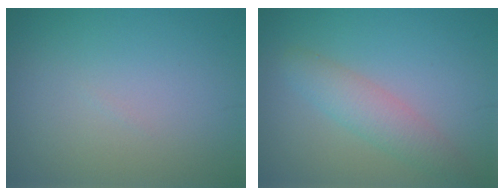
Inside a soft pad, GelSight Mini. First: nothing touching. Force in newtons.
{"total": 3.0, "press": 2.9, "slide": 0.2}